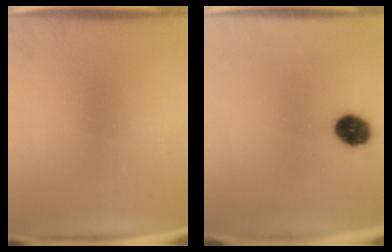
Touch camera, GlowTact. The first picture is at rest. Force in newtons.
{"total": 7.1}